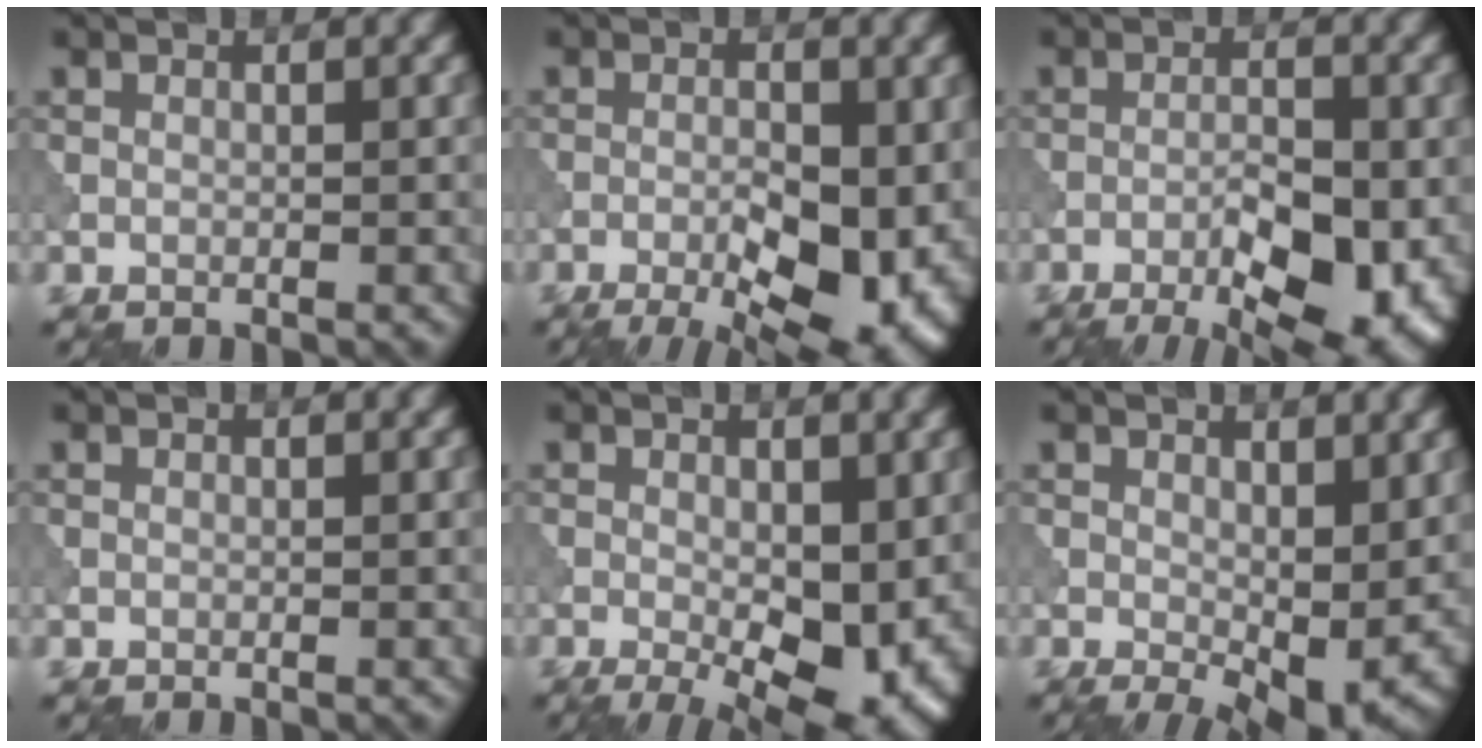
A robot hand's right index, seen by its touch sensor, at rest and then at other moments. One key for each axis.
{"total": 10.1, "fx": -3.9, "fy": 4.1, "fz": 8.4, "tx": -0.115, "ty": -0.005, "tz": -0.056}
{"total": 9.3, "fx": -4.4, "fy": 3.3, "fz": 7.5, "tx": -0.114, "ty": -0.006, "tz": -0.063}
{"total": 0.0}
{"total": 8.8, "fx": -1.8, "fy": 4.2, "fz": 7.6, "tx": -0.110, "ty": -0.021, "tz": -0.016}
{"total": 6.1, "fx": -0.1, "fy": 3.1, "fz": 5.2, "tx": -0.080, "ty": -0.021, "tz": 0.009}